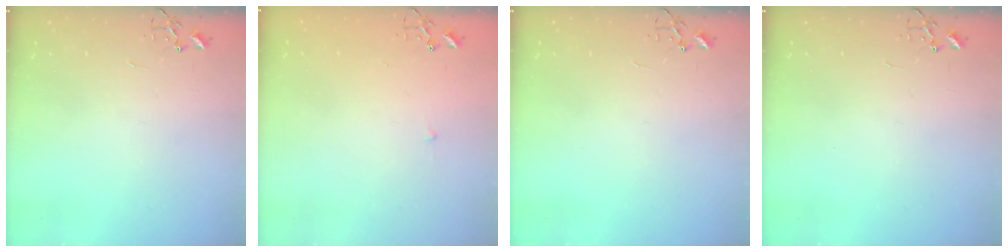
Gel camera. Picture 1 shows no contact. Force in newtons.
{"total": 2.3, "press": 2.3, "slide": 0.3}
{"total": 0.0}
{"total": 0.0}